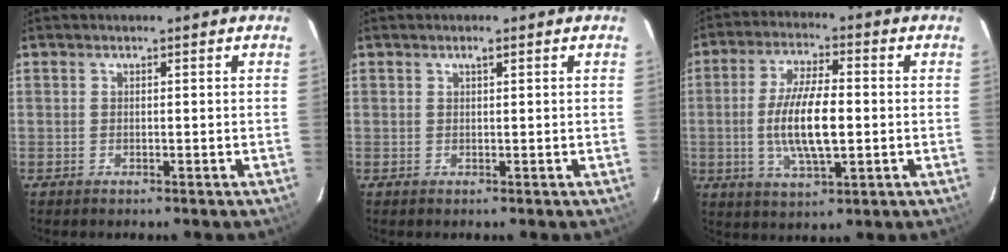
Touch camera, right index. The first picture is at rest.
{"total": 0.7, "force": [0.4, 0.1, 0.5], "torque": [-0.009, 0.004, 0.007]}
{"total": 11.1, "force": [-1.0, 3.6, 10.4], "torque": [-0.204, -0.003, -0.017]}